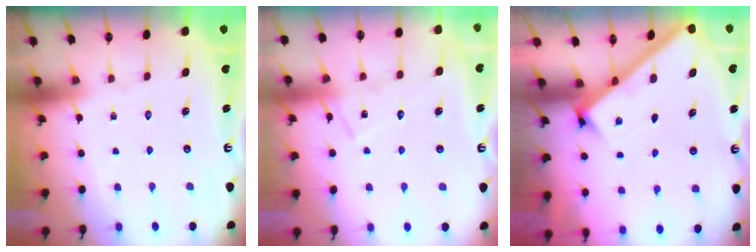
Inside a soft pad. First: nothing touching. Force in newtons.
{"total": 9.8, "press": 9.8, "slide": 0.7}
{"total": 2.6, "press": 2.5, "slide": 0.3}